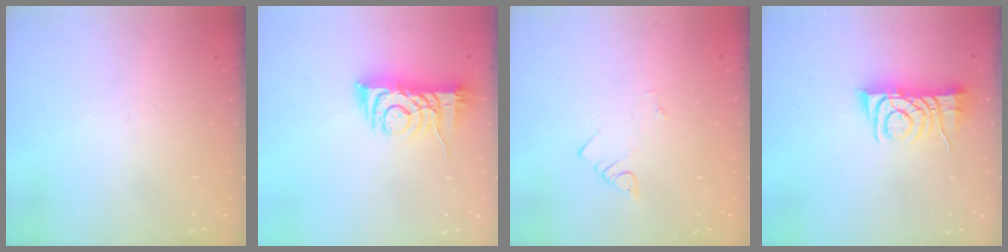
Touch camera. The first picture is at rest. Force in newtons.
{"total": 7.6, "press": 7.5, "slide": 1.2}
{"total": 2.1, "press": 2.1, "slide": 0.4}
{"total": 7.6, "press": 7.5, "slide": 1.0}